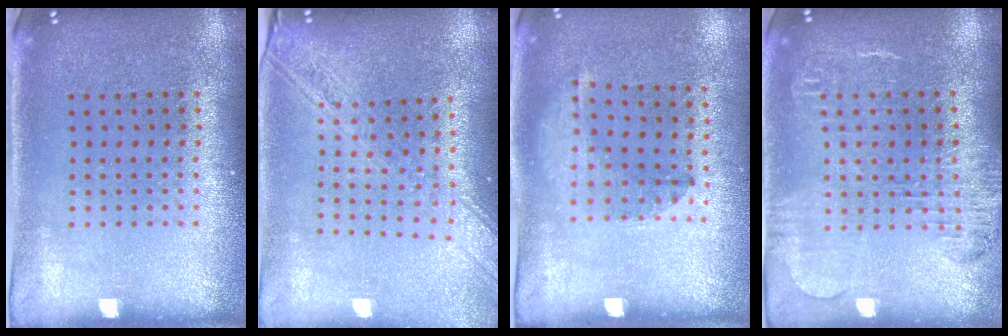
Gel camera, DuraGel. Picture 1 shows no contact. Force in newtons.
{"total": 2.2, "press": 1.9, "slide": 1.2}
{"total": 1.3, "press": 0.9, "slide": 0.9}
{"total": 1.8, "press": 1.7, "slide": 0.7}